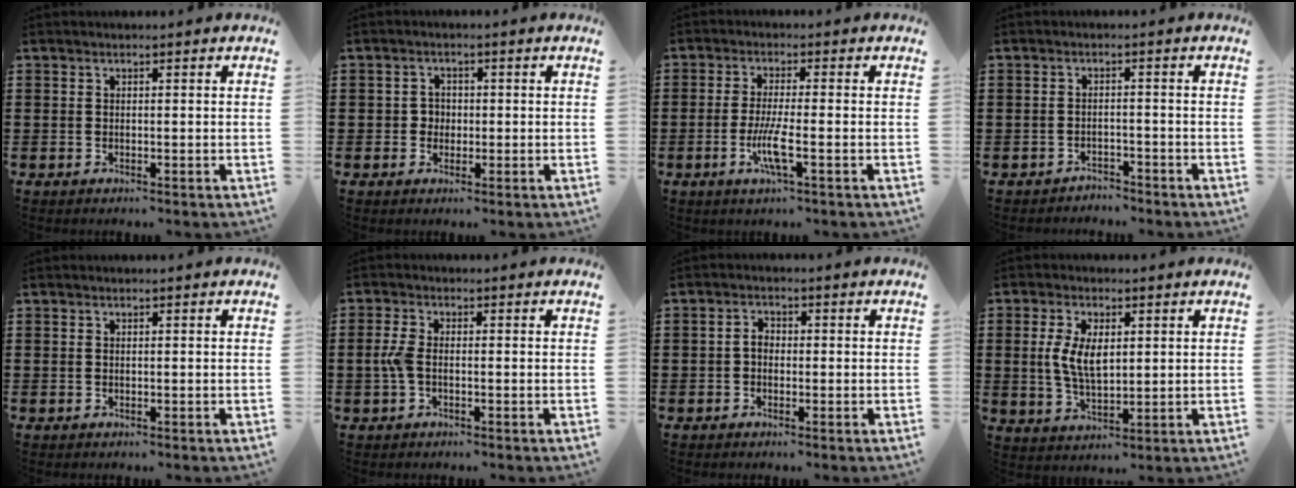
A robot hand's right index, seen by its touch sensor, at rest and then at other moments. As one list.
[{"total": 1.9, "force": [-0.2, 1.8, 0.5], "torque": [-0.014, 0.007, -0.006]}, {"total": 5.4, "force": [-1.7, 0.4, 5.1], "torque": [-0.106, -0.017, -0.035]}, {"total": 2.0, "force": [-2.0, 0.2, -0.5], "torque": [0.002, 0.004, -0.044]}, {"total": 0.0}, {"total": 3.2, "force": [-0.6, 1.4, 2.8], "torque": [-0.075, -0.005, -0.017]}, {"total": 1.8, "force": [-0.3, 1.2, 1.3], "torque": [-0.024, 0.005, -0.007]}, {"total": 6.2, "force": [1.0, 3.1, 5.2], "torque": [-0.113, 0.007, 0.016]}]